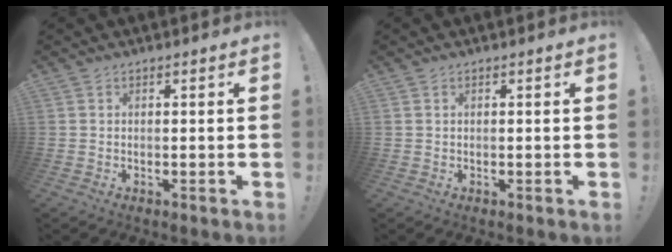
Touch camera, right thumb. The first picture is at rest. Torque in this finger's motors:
{"motor_torque": [0.39, -0.15, -0.36, 0.26, -0.06]}